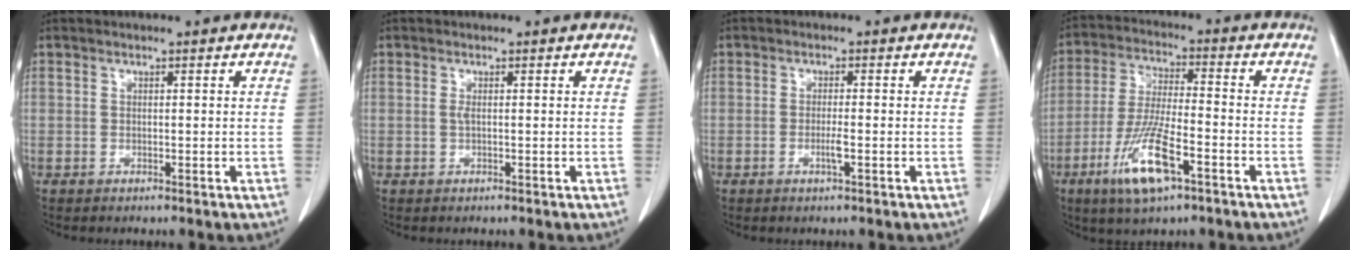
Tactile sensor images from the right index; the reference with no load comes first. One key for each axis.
{"total": 0.7, "fx": 0.0, "fy": 0.1, "fz": 0.7, "tx": -0.019, "ty": -0.002, "tz": 0.000}
{"total": 1.9, "fx": -0.7, "fy": 0.0, "fz": 1.8, "tx": -0.037, "ty": -0.003, "tz": -0.013}
{"total": 11.5, "fx": -5.7, "fy": 2.0, "fz": 9.8, "tx": -0.199, "ty": -0.018, "tz": -0.105}